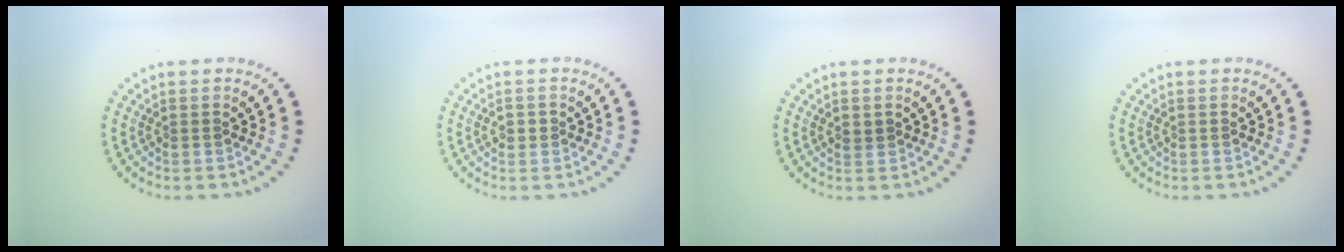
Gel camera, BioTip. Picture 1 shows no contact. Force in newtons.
{"total": 1.0, "press": 1.0, "slide": 0.3}
{"total": 0.8, "press": 0.7, "slide": 0.1}
{"total": 0.0}